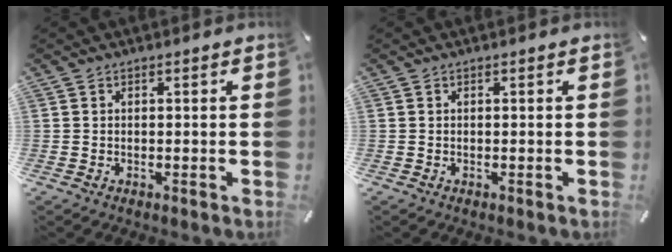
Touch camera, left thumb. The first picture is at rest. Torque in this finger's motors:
{"motor_torque": [-0.13, -0.04, 0.08, 0.07, 0.02]}